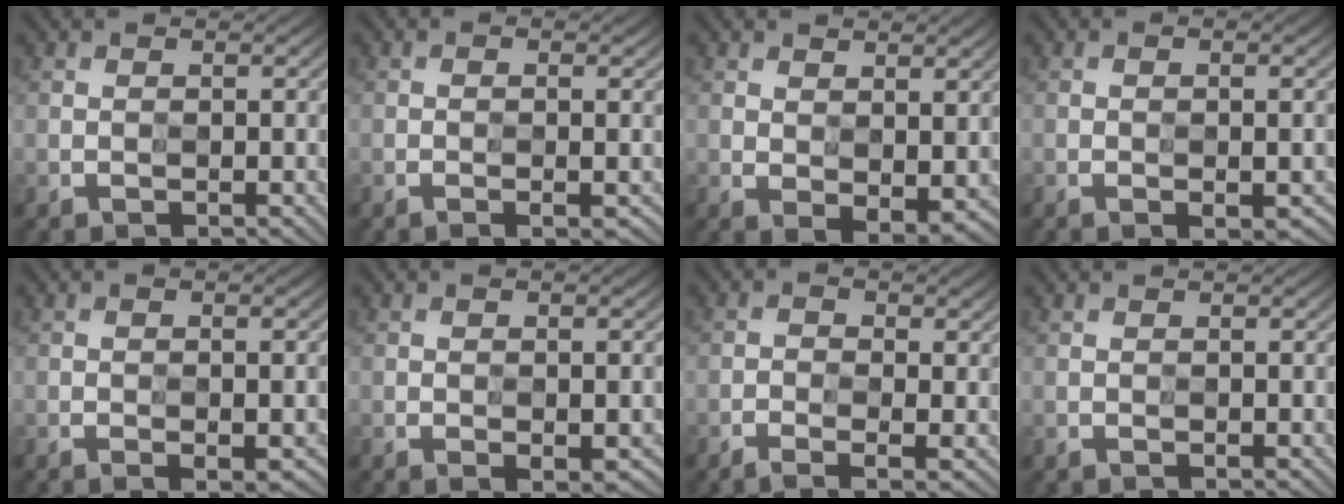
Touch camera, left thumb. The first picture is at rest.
{"total": 1.9, "force": [-0.8, 0.2, 1.8], "torque": [-0.029, -0.003, -0.012]}
{"total": 4.3, "force": [1.5, 2.8, 3.0], "torque": [-0.051, -0.008, 0.034]}
{"total": 2.6, "force": [-1.3, 0.7, 2.2], "torque": [-0.033, -0.005, -0.017]}
{"total": 3.3, "force": [-1.8, 0.9, 2.7], "torque": [-0.040, -0.006, -0.021]}
{"total": 2.9, "force": [-1.4, 1.1, 2.3], "torque": [-0.035, -0.006, -0.018]}
{"total": 4.1, "force": [-2.0, 1.6, 3.1], "torque": [-0.053, -0.005, -0.038]}
{"total": 0.0}